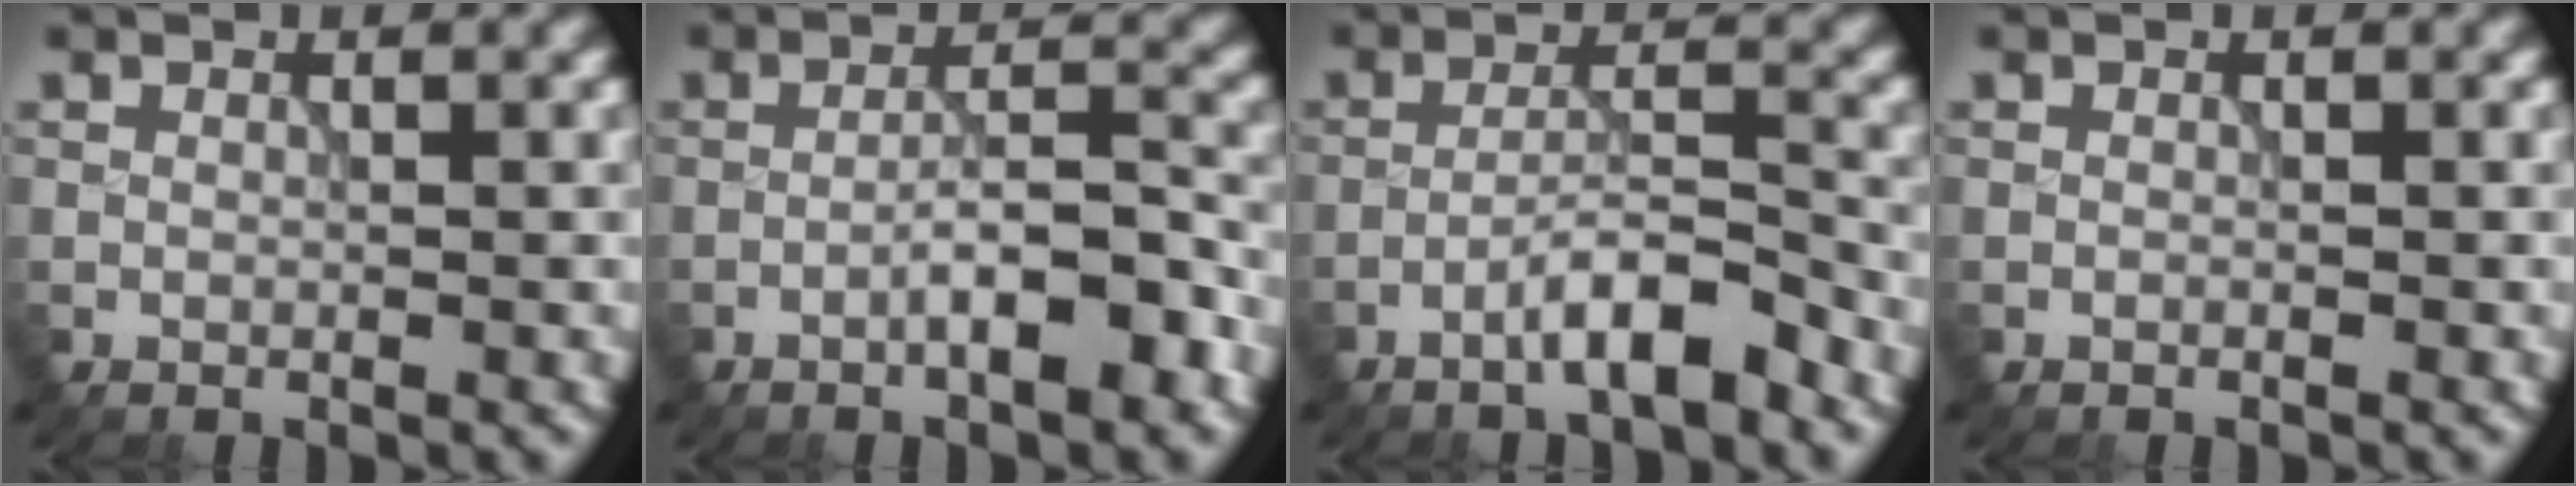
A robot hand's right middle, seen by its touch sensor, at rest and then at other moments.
{"total": 4.8, "force": [-2.2, 1.0, 4.1], "torque": [-0.063, 0.012, -0.038]}
{"total": 4.3, "force": [-2.8, 0.6, 3.2], "torque": [-0.054, 0.015, -0.056]}
{"total": 0.0}